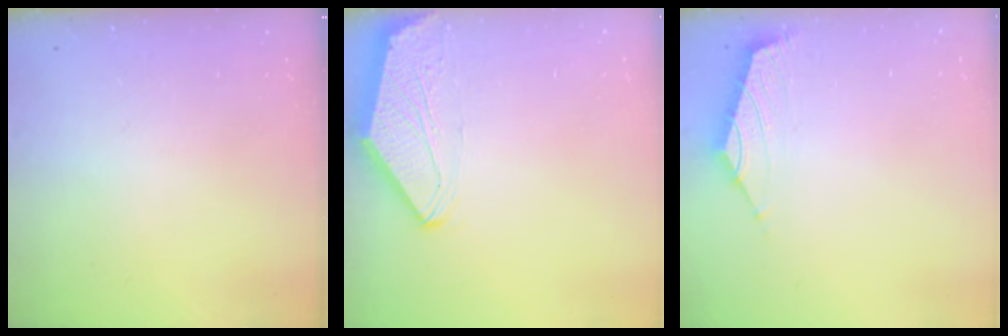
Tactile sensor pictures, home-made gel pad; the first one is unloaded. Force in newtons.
{"total": 0.0}
{"total": 1.7, "press": 1.6, "slide": 0.7}